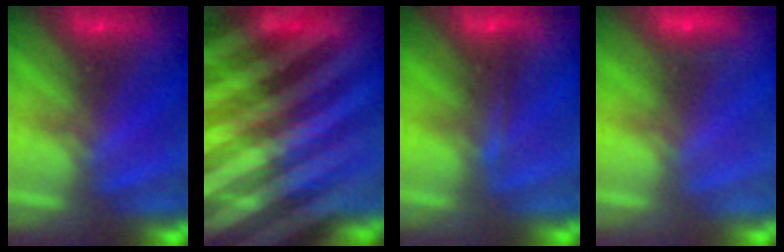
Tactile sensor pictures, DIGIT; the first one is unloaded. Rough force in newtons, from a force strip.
{"total": 9.1}
{"total": 1.8}
{"total": 1.9}